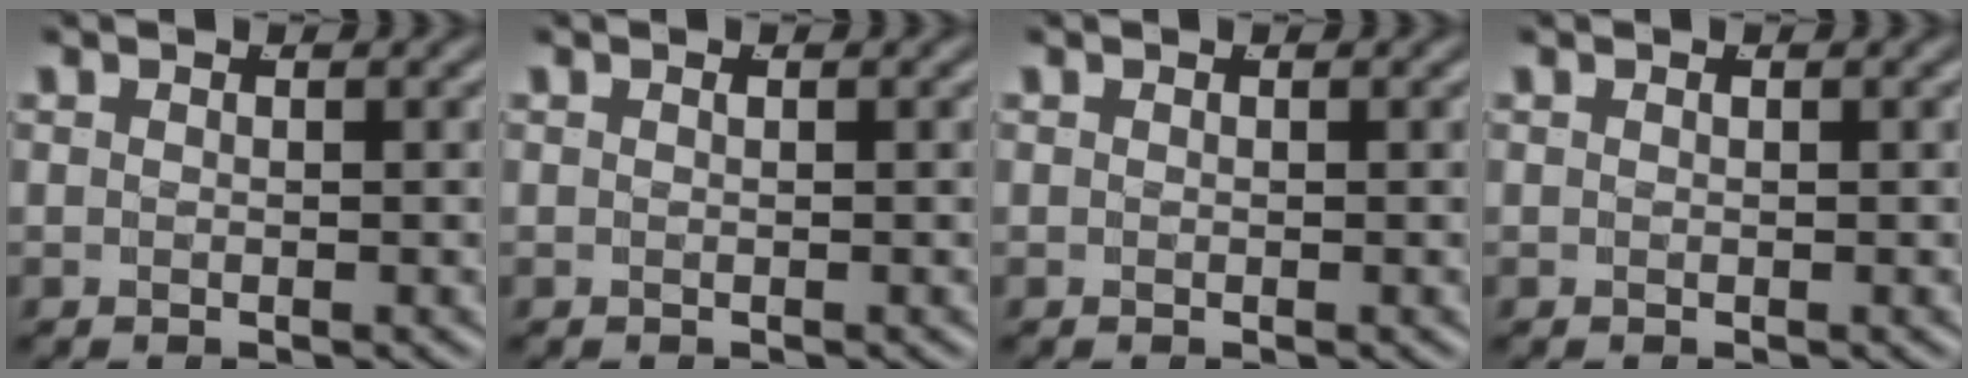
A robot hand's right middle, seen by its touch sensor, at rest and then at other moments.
{"total": 0.0}
{"total": 0.0}
{"total": 0.0}